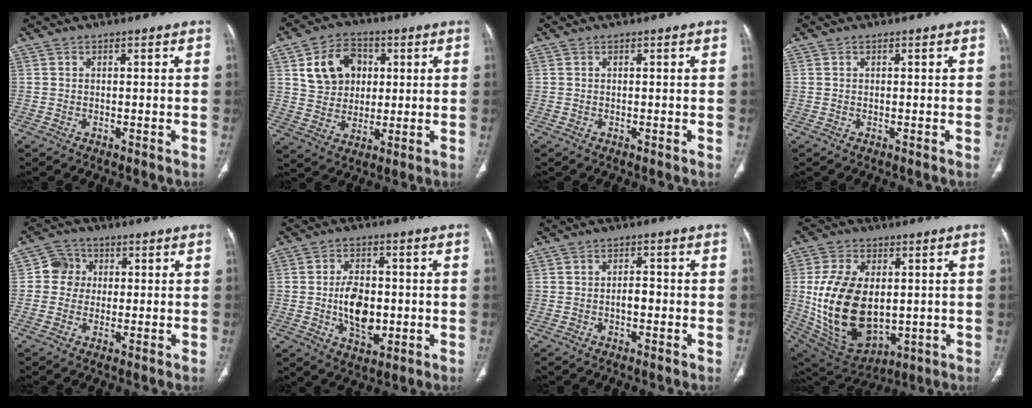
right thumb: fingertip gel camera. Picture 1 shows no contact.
{"total": 11.6, "force": [3.4, 9.3, 6.2], "torque": [-0.070, -0.001, 0.064]}
{"total": 0.0}
{"total": 0.0}
{"total": 5.0, "force": [0.5, 4.8, 1.2], "torque": [0.009, 0.009, 0.001]}
{"total": 9.5, "force": [-0.9, 5.8, 7.5], "torque": [-0.105, -0.002, -0.012]}
{"total": 2.4, "force": [-0.6, 1.4, 1.9], "torque": [-0.022, 0.011, -0.011]}
{"total": 20.7, "force": [0.1, 13.1, 16.1], "torque": [-0.292, -0.014, 0.032]}